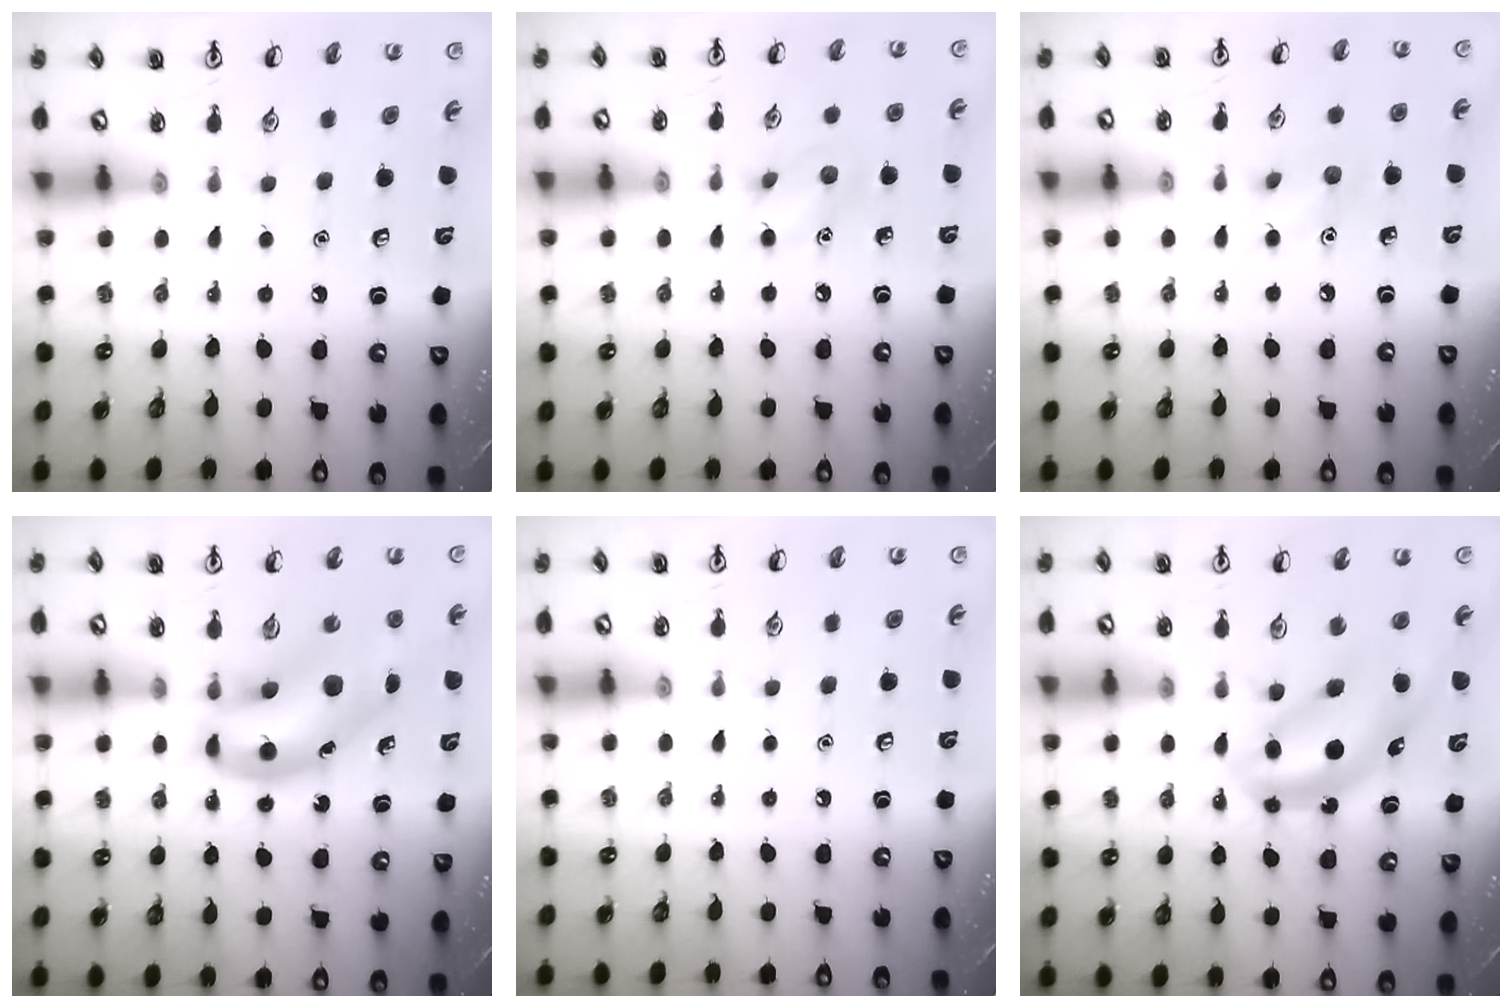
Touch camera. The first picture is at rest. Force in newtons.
{"total": 6.8, "press": 6.7, "slide": 1.4}
{"total": 5.9, "press": 5.6, "slide": 1.6}
{"total": 12.1, "press": 11.6, "slide": 3.4}
{"total": 0.0}
{"total": 5.6, "press": 5.5, "slide": 1.2}